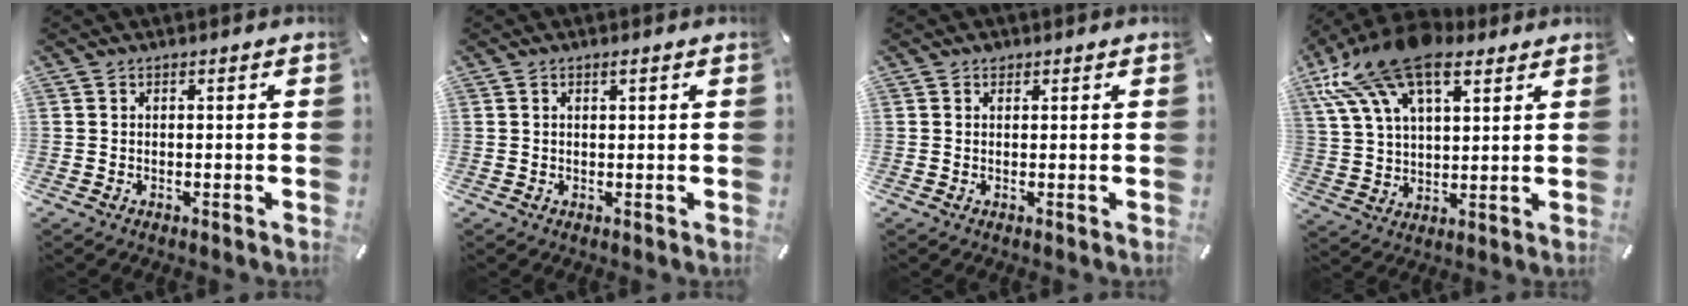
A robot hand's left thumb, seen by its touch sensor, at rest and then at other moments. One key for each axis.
{"total": 0.9, "fx": 0.4, "fy": 0.3, "fz": 0.8, "tx": -0.015, "ty": 0.002, "tz": 0.006}
{"total": 1.0, "fx": 0.5, "fy": 0.9, "fz": 0.2, "tx": 0.005, "ty": 0.000, "tz": 0.008}
{"total": 20.0, "fx": 11.5, "fy": 10.4, "fz": 12.7, "tx": -0.273, "ty": -0.046, "tz": 0.203}